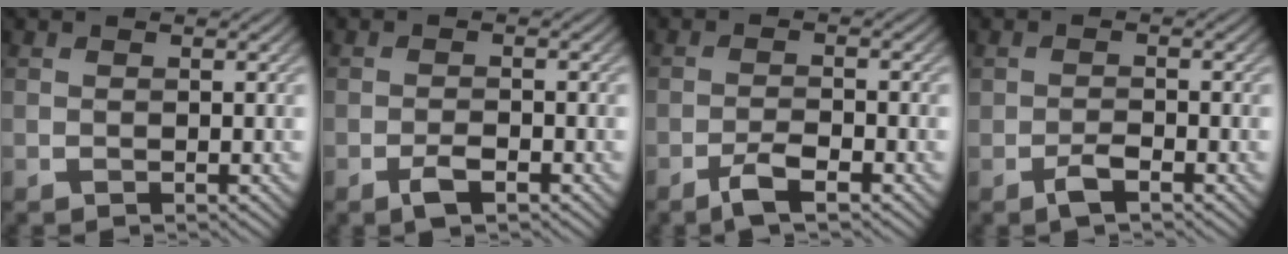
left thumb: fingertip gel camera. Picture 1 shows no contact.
{"total": 2.3, "force": [-1.4, 0.7, 1.7], "torque": [-0.032, 0.001, -0.028]}
{"total": 3.3, "force": [-2.2, 0.7, 2.4], "torque": [-0.051, 0.004, -0.047]}
{"total": 2.0, "force": [-1.3, 0.7, 1.4], "torque": [-0.026, 0.002, -0.027]}